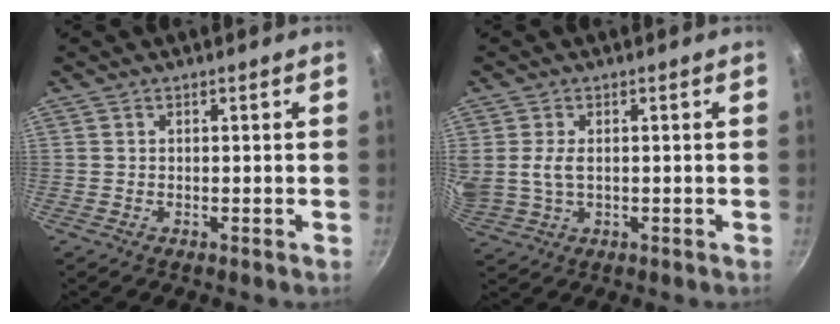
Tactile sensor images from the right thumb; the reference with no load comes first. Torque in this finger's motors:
{"motor_torque": [2.19, 2.47, 1.24, -0.33, 0.24]}